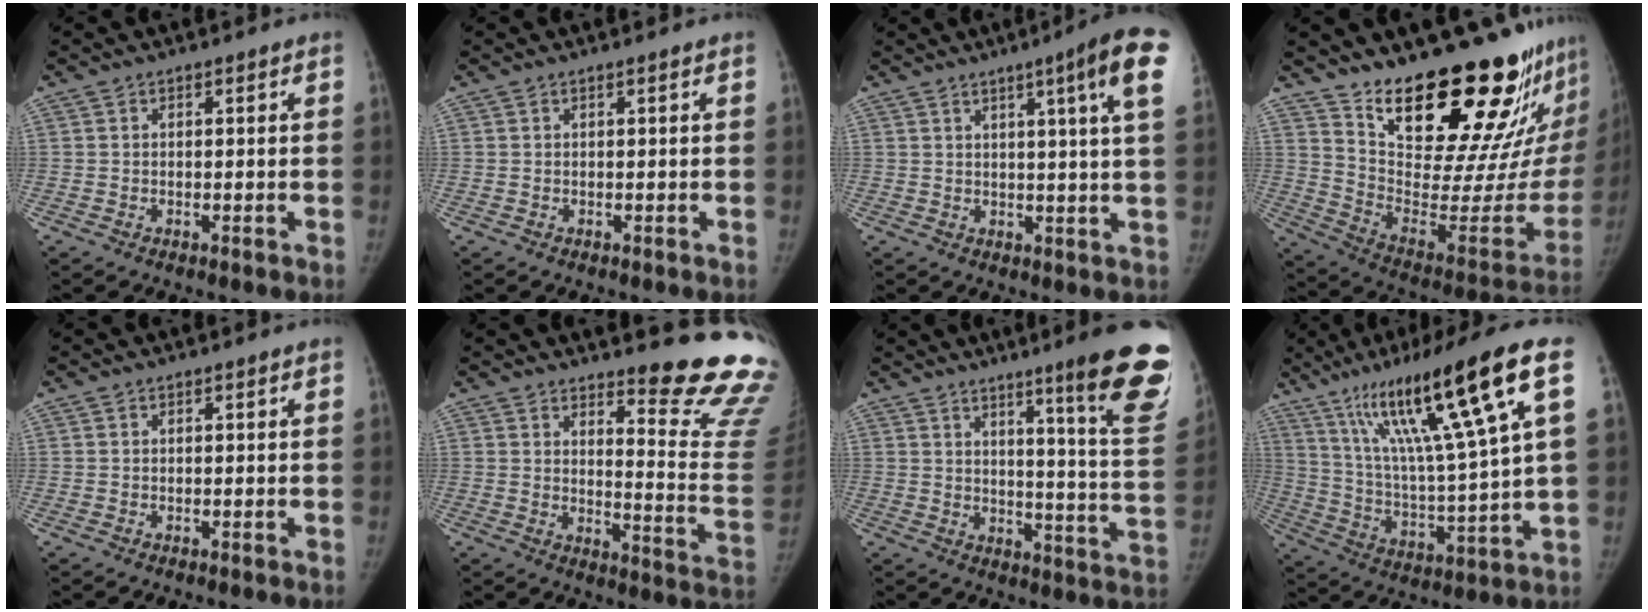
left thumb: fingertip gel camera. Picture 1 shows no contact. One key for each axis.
{"total": 0.0}
{"total": 10.7, "fx": 4.7, "fy": 0.1, "fz": 9.6, "tx": -0.122, "ty": -0.016, "tz": 0.048}
{"total": 29.2, "fx": 22.2, "fy": 8.7, "fz": 16.8, "tx": -0.218, "ty": -0.154, "tz": 0.331}
{"total": 0.0}
{"total": 17.1, "fx": 15.0, "fy": 1.8, "fz": 8.0, "tx": -0.073, "ty": -0.188, "tz": 0.177}
{"total": 18.8, "fx": 11.5, "fy": 1.2, "fz": 14.8, "tx": -0.161, "ty": -0.076, "tz": 0.151}
{"total": 22.9, "fx": 10.9, "fy": 2.5, "fz": 20.0, "tx": -0.338, "ty": -0.025, "tz": 0.187}